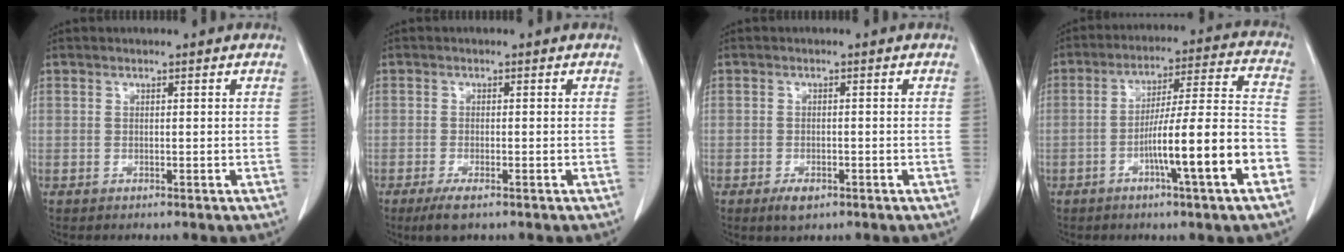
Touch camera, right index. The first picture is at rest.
{"total": 3.5, "force": [-2.3, 0.7, 2.6], "torque": [-0.051, -0.007, -0.037]}
{"total": 2.7, "force": [-1.6, 1.2, 1.8], "torque": [-0.031, 0.000, -0.020]}
{"total": 14.6, "force": [-5.7, 0.0, 13.5], "torque": [-0.214, 0.011, -0.090]}